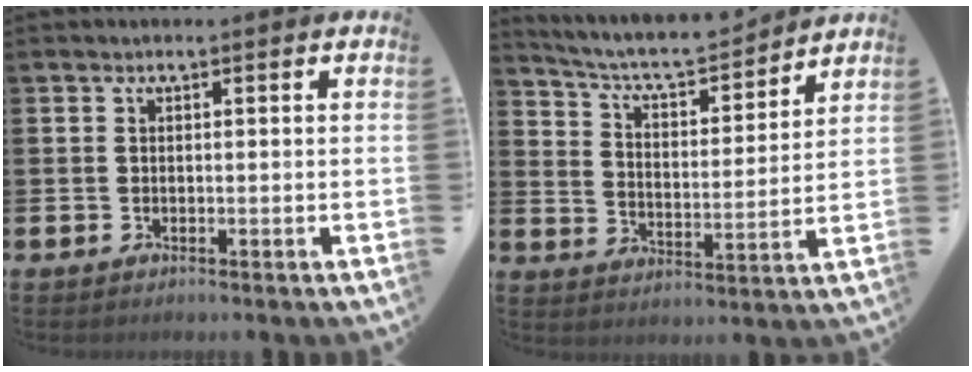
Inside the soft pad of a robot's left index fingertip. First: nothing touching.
{"total": 7.1, "force": [6.7, 1.4, 2.1], "torque": [-0.068, -0.050, 0.112]}